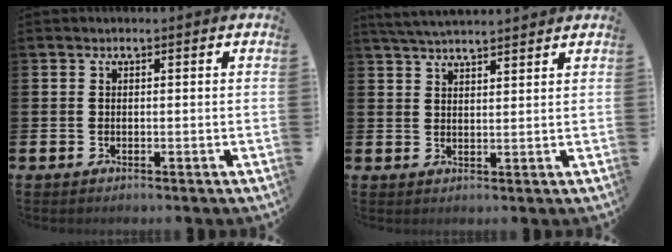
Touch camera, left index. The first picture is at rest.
{"total": 4.2, "force": [4.1, 0.2, 0.7], "torque": [-0.019, -0.016, 0.075]}